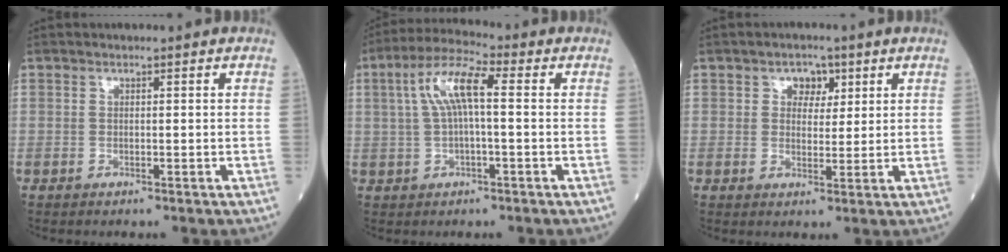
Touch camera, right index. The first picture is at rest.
{"total": 7.9, "force": [1.2, 1.7, 7.6], "torque": [-0.157, 0.029, 0.020]}
{"total": 3.5, "force": [1.6, 2.5, 1.8], "torque": [-0.020, 0.006, 0.023]}